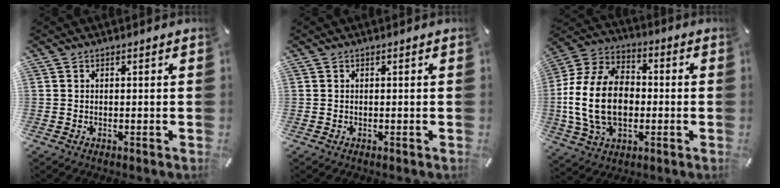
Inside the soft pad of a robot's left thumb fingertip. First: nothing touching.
{"total": 0.0}
{"total": 18.8, "force": [-2.0, 13.4, 13.0], "torque": [-0.302, 0.012, -0.040]}